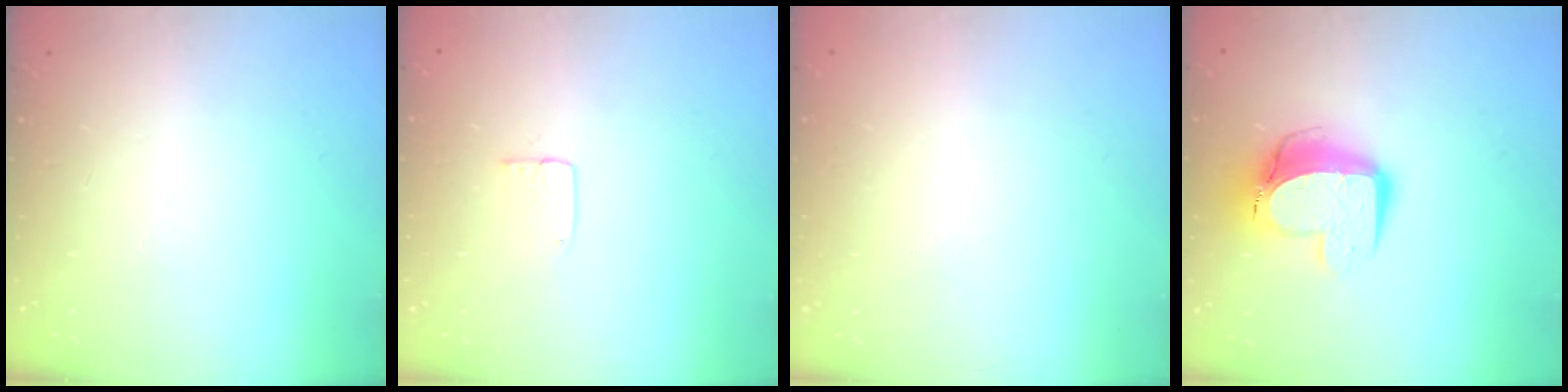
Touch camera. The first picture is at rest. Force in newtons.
{"total": 3.6, "press": 3.6, "slide": 0.2}
{"total": 0.0}
{"total": 11.5, "press": 11.5, "slide": 1.0}